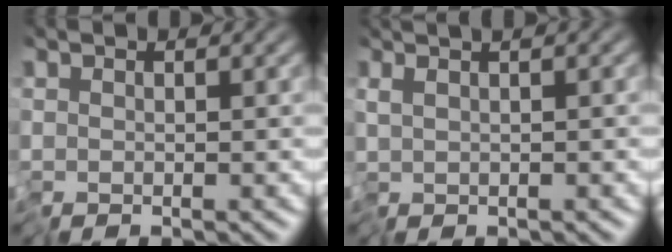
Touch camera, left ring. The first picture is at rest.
{"total": 1.9, "force": [0.7, 0.1, 1.8], "torque": [-0.032, 0.007, 0.014]}